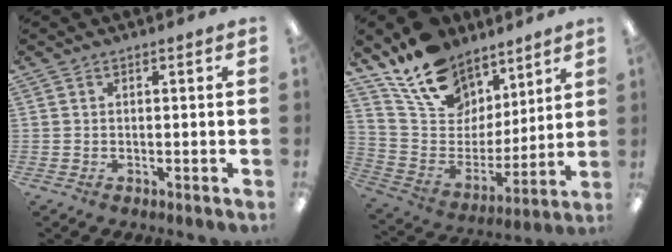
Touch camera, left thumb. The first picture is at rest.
{"total": 16.9, "force": [12.5, 10.0, 5.4], "torque": [-0.120, -0.084, 0.236]}